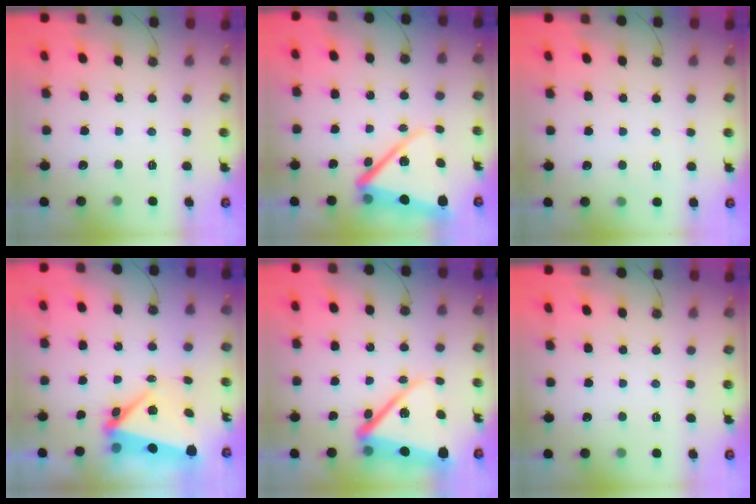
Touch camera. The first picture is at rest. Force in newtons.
{"total": 13.9, "press": 13.8, "slide": 1.5}
{"total": 4.0, "press": 3.9, "slide": 0.6}
{"total": 6.3, "press": 6.1, "slide": 1.7}
{"total": 16.2, "press": 16.1, "slide": 1.9}
{"total": 0.0}